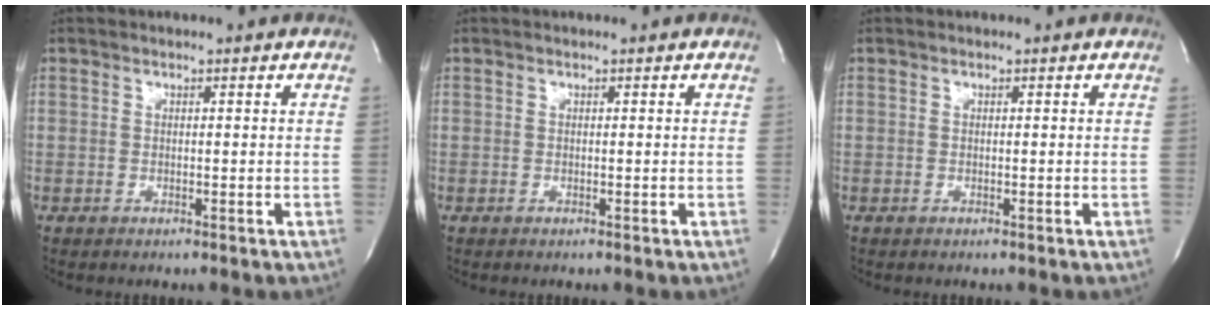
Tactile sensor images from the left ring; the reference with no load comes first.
{"total": 0.0}
{"total": 0.0}